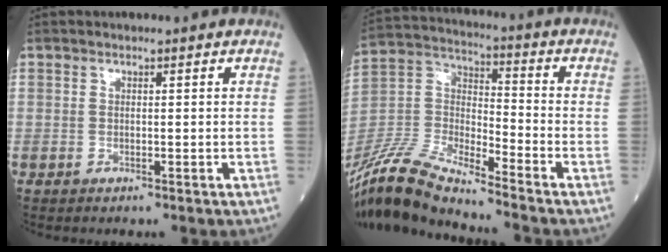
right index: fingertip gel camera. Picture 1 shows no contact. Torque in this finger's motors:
{"motor_torque": [-0.21, -0.74, 0.11, 0.09]}